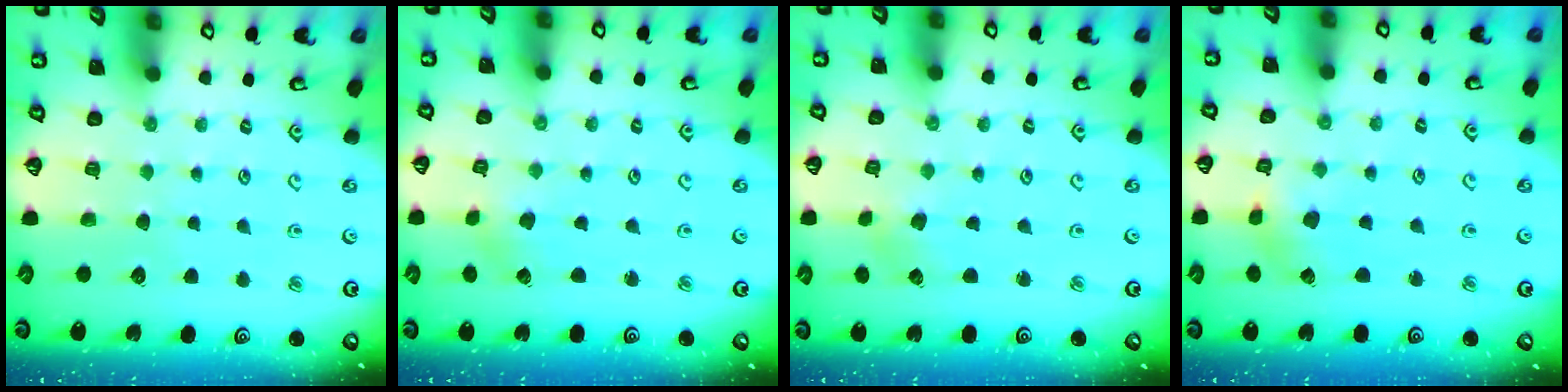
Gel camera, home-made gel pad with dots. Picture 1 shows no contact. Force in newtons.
{"total": 0.6, "press": 0.6, "slide": 0.1}
{"total": 2.6, "press": 2.6, "slide": 0.6}
{"total": 1.7, "press": 1.7, "slide": 0.2}